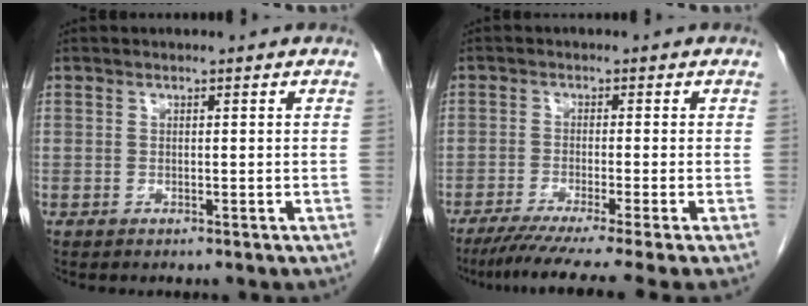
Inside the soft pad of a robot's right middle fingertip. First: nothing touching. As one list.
[{"total": 11.6, "force": [-9.2, -1.7, 6.9], "torque": [-0.090, -0.035, -0.139]}]